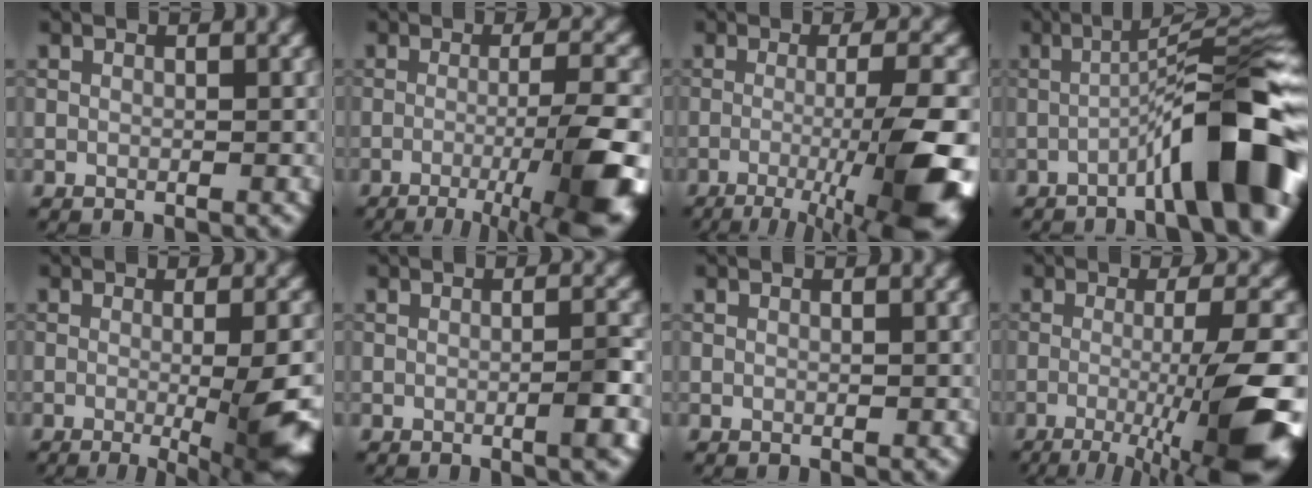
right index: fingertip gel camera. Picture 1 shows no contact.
{"total": 9.6, "force": [-3.7, 2.0, 8.6], "torque": [-0.114, 0.003, -0.056]}
{"total": 10.8, "force": [-3.7, 2.1, 9.9], "torque": [-0.132, 0.000, -0.061]}
{"total": 10.5, "force": [-4.0, 1.4, 9.6], "torque": [-0.127, 0.027, -0.067]}
{"total": 8.7, "force": [-1.8, 2.0, 8.2], "torque": [-0.101, -0.011, -0.018]}
{"total": 2.2, "force": [-0.7, 0.2, 2.1], "torque": [-0.027, 0.005, -0.014]}
{"total": 0.0}
{"total": 10.6, "force": [-3.4, 1.9, 9.9], "torque": [-0.131, -0.001, -0.059]}